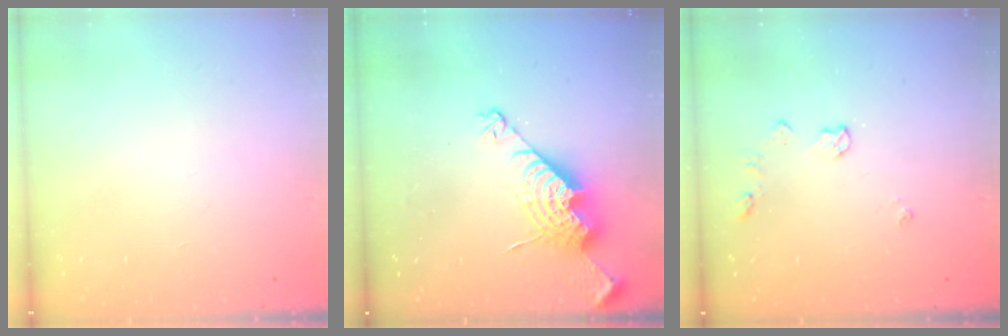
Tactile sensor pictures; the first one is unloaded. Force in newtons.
{"total": 14.7, "press": 14.7, "slide": 1.2}
{"total": 5.2, "press": 5.1, "slide": 0.8}